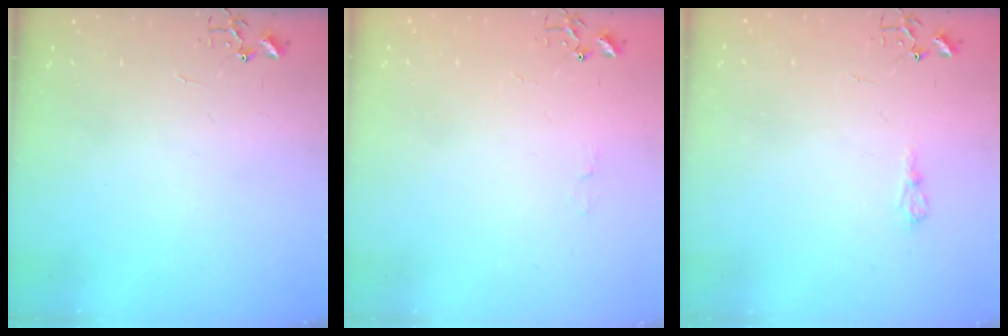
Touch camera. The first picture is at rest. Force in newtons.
{"total": 3.9, "press": 3.9, "slide": 0.5}
{"total": 6.6, "press": 6.5, "slide": 1.2}